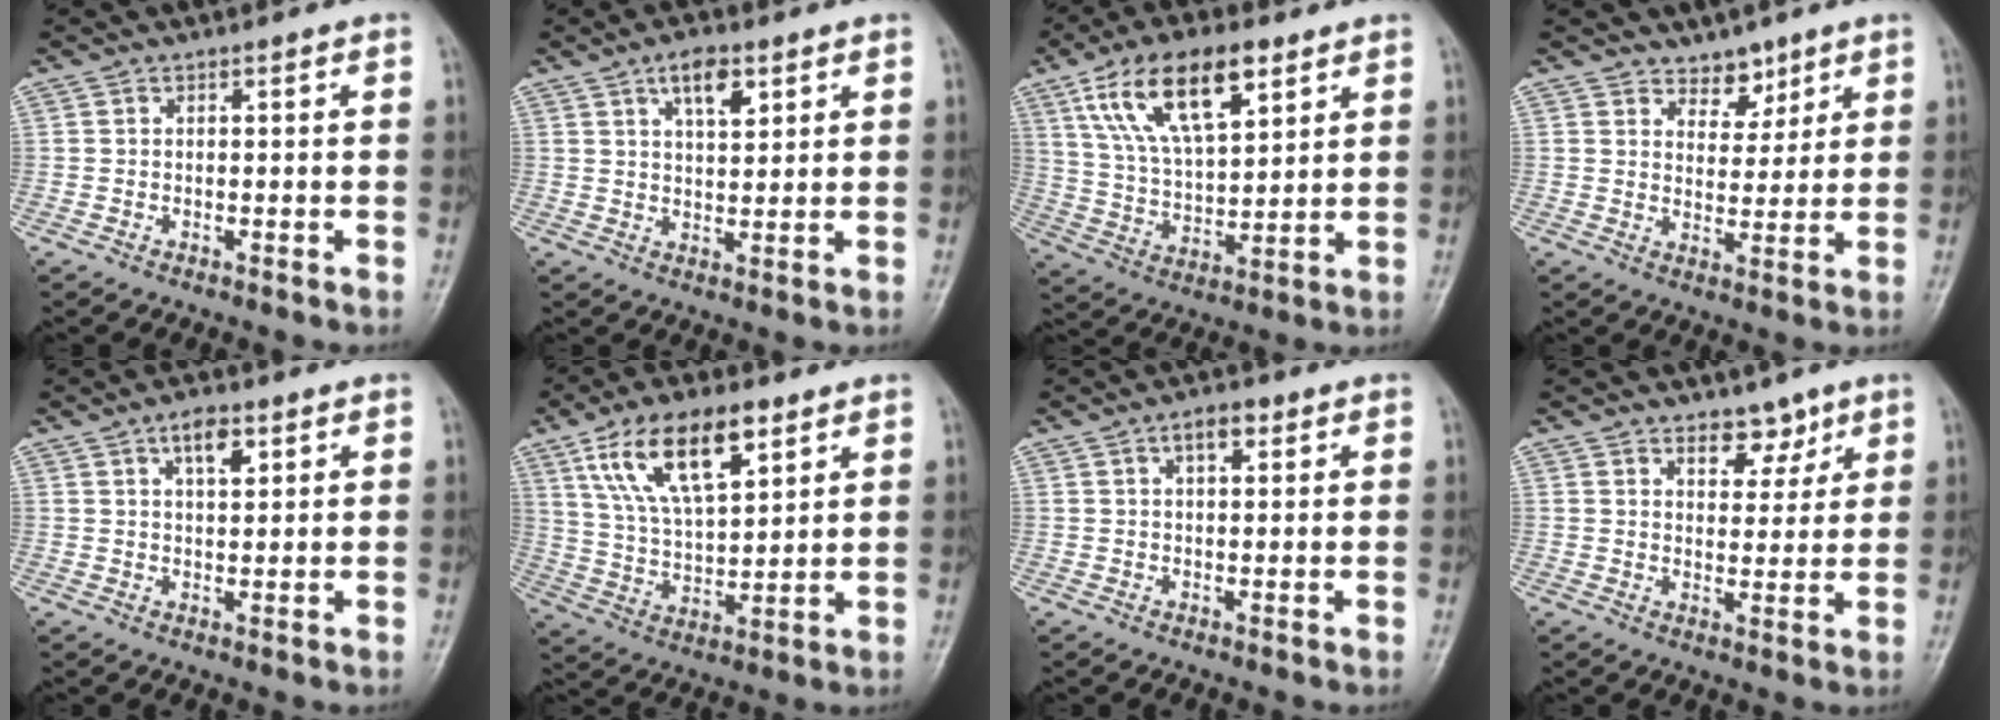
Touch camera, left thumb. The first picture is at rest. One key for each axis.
{"total": 6.2, "fx": 3.3, "fy": 2.8, "fz": 4.5, "tx": -0.063, "ty": -0.014, "tz": 0.053}
{"total": 16.7, "fx": 8.5, "fy": 7.3, "fz": 12.4, "tx": -0.200, "ty": -0.020, "tz": 0.161}
{"total": 4.8, "fx": 3.6, "fy": 2.9, "fz": 1.2, "tx": 0.013, "ty": -0.026, "tz": 0.060}
{"total": 4.8, "fx": 2.4, "fy": 2.2, "fz": 3.6, "tx": -0.051, "ty": -0.007, "tz": 0.039}
{"total": 15.8, "fx": 8.1, "fy": 6.8, "fz": 11.7, "tx": -0.189, "ty": -0.021, "tz": 0.155}
{"total": 3.7, "fx": 1.7, "fy": 1.8, "fz": 2.8, "tx": -0.036, "ty": 0.001, "tz": 0.025}
{"total": 5.2, "fx": 3.6, "fy": 3.1, "fz": 2.2, "tx": 0.000, "ty": -0.023, "tz": 0.055}